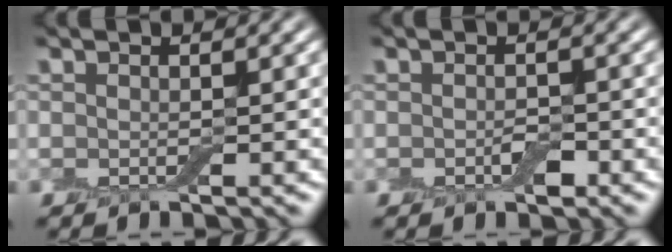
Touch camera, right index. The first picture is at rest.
{"total": 1.4, "force": [-0.5, 0.7, 1.0], "torque": [-0.017, -0.001, -0.008]}